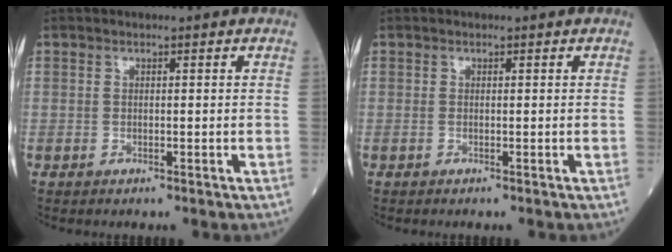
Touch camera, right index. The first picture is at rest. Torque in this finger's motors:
{"motor_torque": [0.07, -0.06, 0.04, 0.01]}